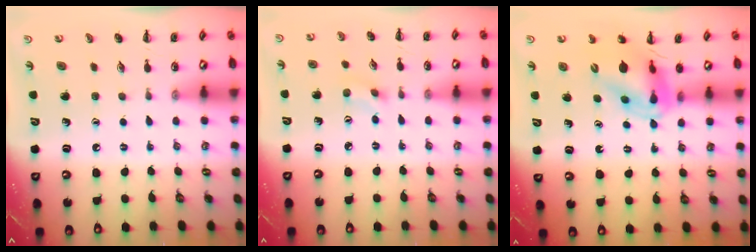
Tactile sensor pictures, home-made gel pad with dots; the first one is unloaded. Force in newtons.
{"total": 1.7, "press": 1.6, "slide": 0.7}
{"total": 11.2, "press": 10.6, "slide": 3.6}